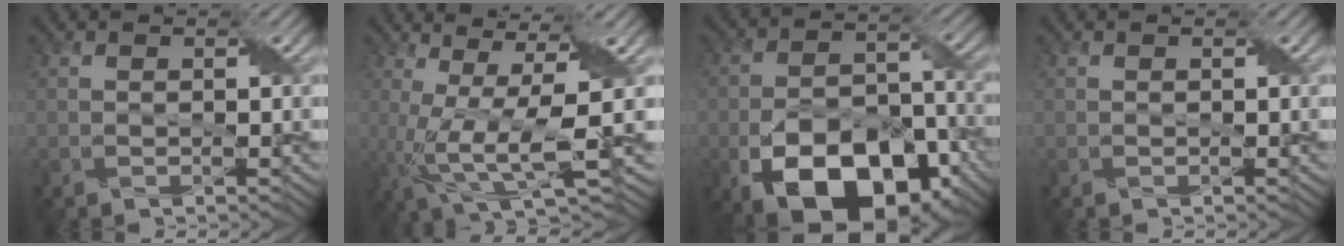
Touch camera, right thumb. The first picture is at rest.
{"total": 11.2, "force": [-1.3, 2.8, 10.8], "torque": [-0.220, 0.002, -0.004]}
{"total": 17.6, "force": [-9.2, 9.7, 11.4], "torque": [-0.196, -0.030, -0.154]}
{"total": 0.0}